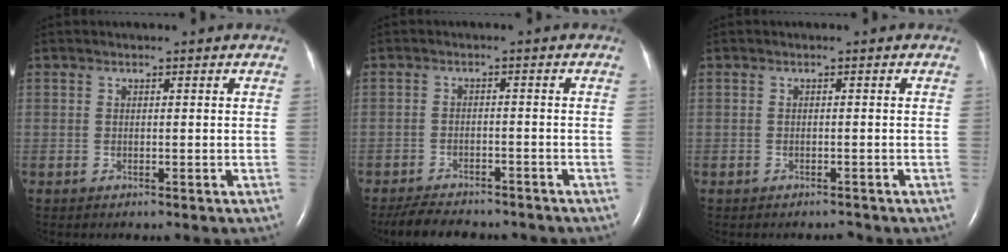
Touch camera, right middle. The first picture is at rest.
{"total": 9.3, "force": [-8.2, 2.6, 3.3], "torque": [-0.060, -0.010, -0.118]}
{"total": 0.9, "force": [-0.8, 0.4, 0.1], "torque": [-0.002, 0.001, -0.011]}